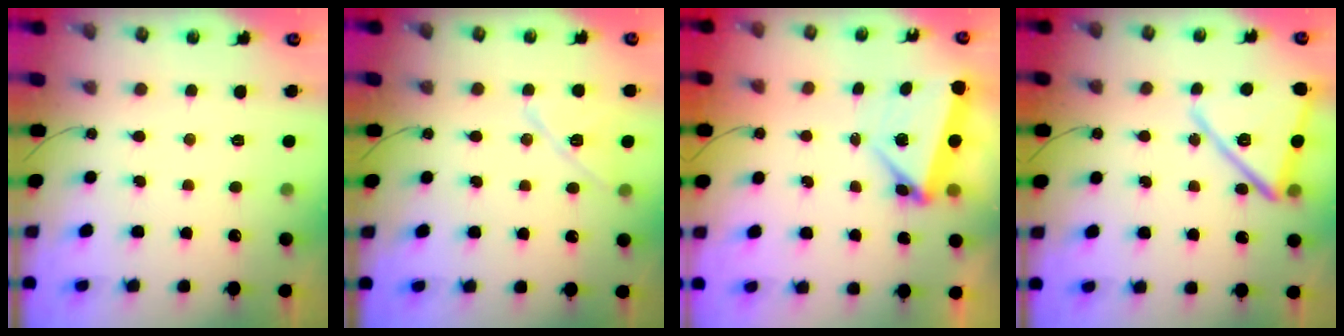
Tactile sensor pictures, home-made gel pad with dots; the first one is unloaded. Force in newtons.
{"total": 11.0, "press": 10.9, "slide": 0.9}
{"total": 5.8, "press": 5.8, "slide": 0.6}
{"total": 16.1, "press": 16.1, "slide": 1.3}